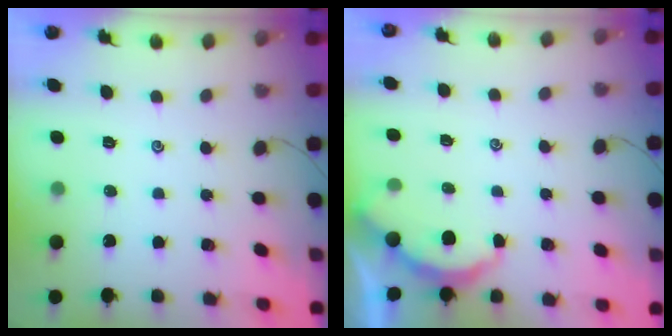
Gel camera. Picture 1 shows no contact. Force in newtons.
{"total": 2.9, "press": 2.9, "slide": 0.3}